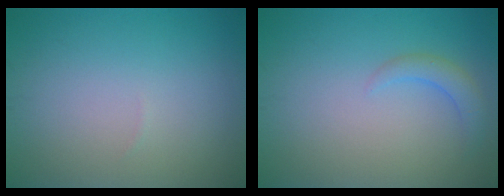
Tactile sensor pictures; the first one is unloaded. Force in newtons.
{"total": 1.8, "press": 1.8, "slide": 0.3}